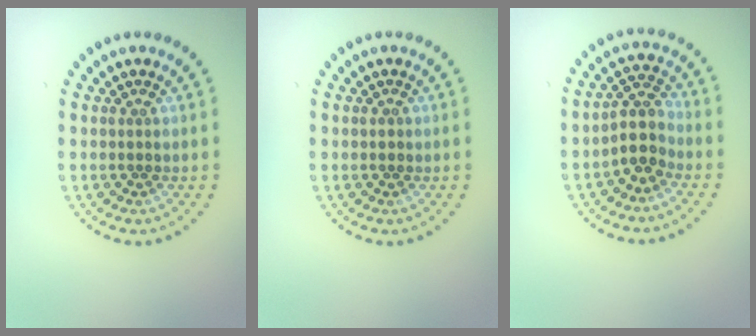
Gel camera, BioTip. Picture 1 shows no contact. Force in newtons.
{"total": 0.7, "press": 0.7, "slide": 0.0}
{"total": 2.8, "press": 2.3, "slide": 1.6}